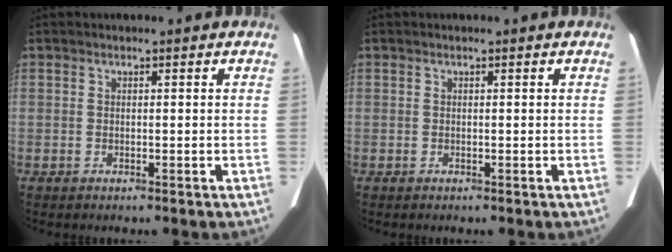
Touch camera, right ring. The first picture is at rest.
{"total": 0.0}